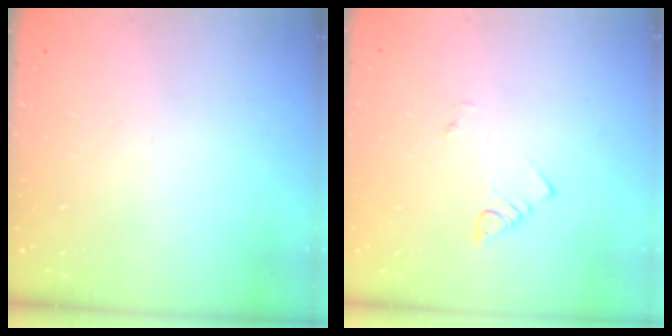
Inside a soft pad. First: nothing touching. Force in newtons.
{"total": 2.1, "press": 2.1, "slide": 0.4}